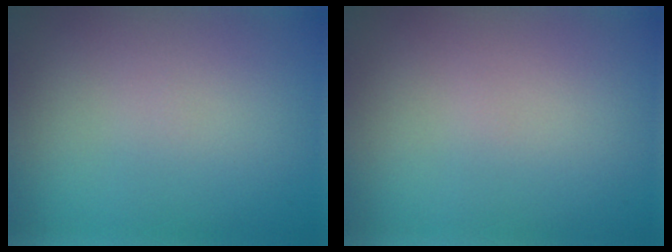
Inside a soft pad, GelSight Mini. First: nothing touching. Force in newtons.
{"total": 0.0}